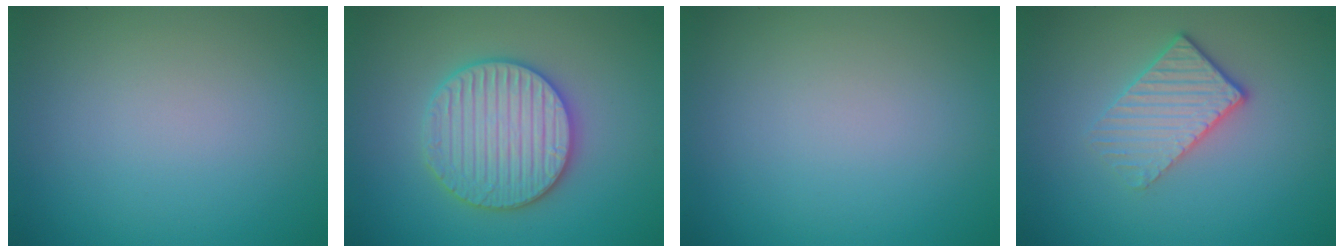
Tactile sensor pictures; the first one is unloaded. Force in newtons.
{"total": 5.7, "press": 5.6, "slide": 1.1}
{"total": 0.0}
{"total": 3.2, "press": 2.8, "slide": 1.5}